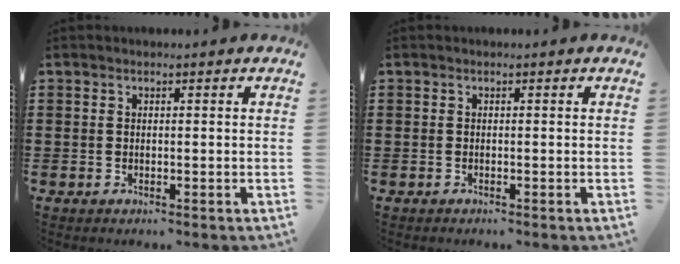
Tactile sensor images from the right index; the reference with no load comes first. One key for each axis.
{"total": 0.0}